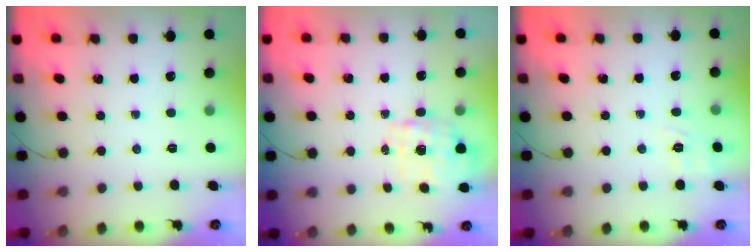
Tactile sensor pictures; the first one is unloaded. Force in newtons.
{"total": 1.5, "press": 1.5, "slide": 0.5}
{"total": 4.1, "press": 3.6, "slide": 2.0}